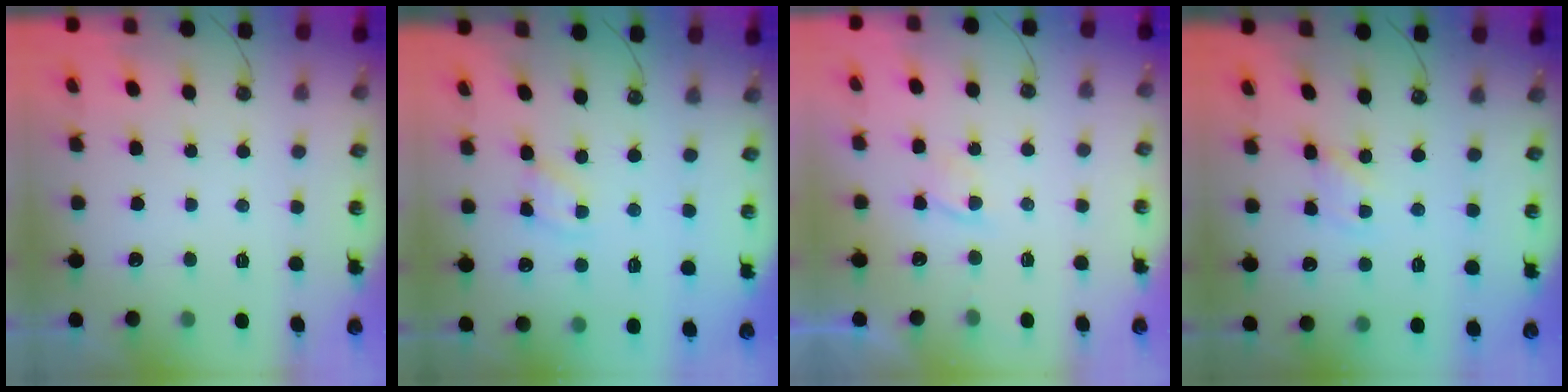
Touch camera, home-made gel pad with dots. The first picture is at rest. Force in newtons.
{"total": 1.8, "press": 1.8, "slide": 0.3}
{"total": 3.4, "press": 3.3, "slide": 0.5}
{"total": 1.5, "press": 1.4, "slide": 0.2}